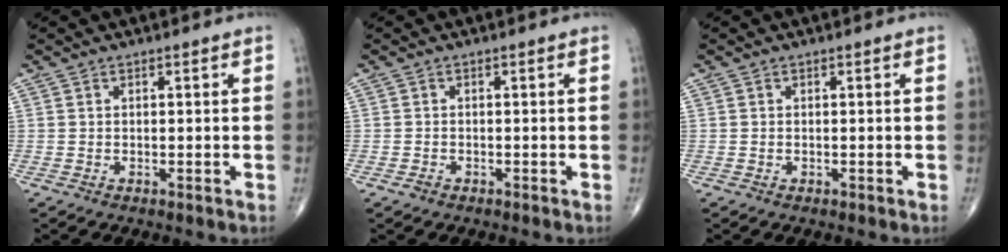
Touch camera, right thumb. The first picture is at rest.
{"total": 0.9, "force": [-0.6, 0.7, 0.3], "torque": [-0.007, 0.001, -0.013]}
{"total": 0.0}